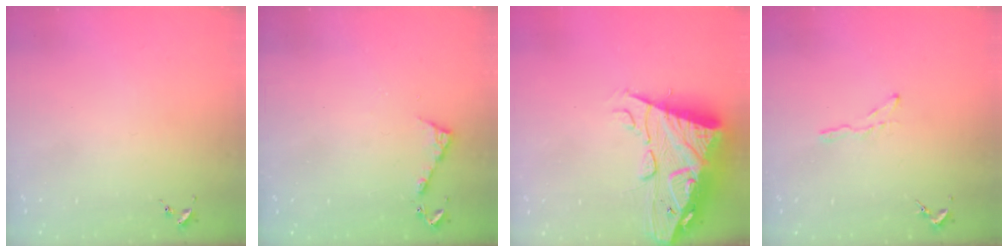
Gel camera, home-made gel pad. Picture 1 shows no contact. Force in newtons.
{"total": 4.9, "press": 4.8, "slide": 0.5}
{"total": 17.9, "press": 17.8, "slide": 1.7}
{"total": 3.2, "press": 3.2, "slide": 0.3}